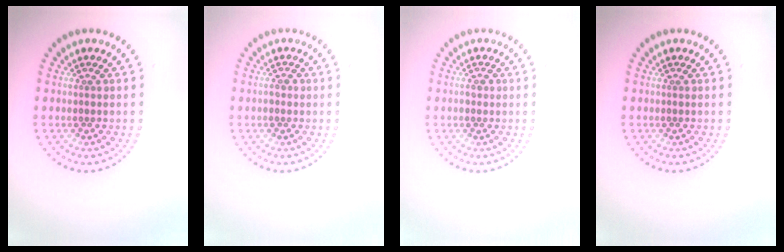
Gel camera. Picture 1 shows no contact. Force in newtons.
{"total": 0.9, "press": 0.9, "slide": 0.2}
{"total": 0.9, "press": 0.9, "slide": 0.2}
{"total": 0.0}